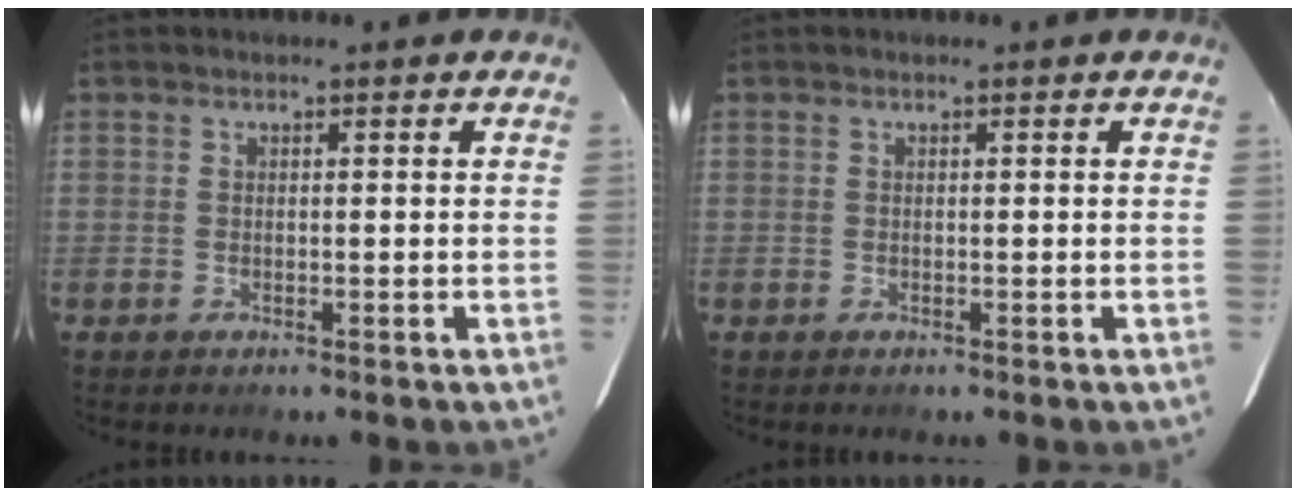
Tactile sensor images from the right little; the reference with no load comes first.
{"total": 0.0}